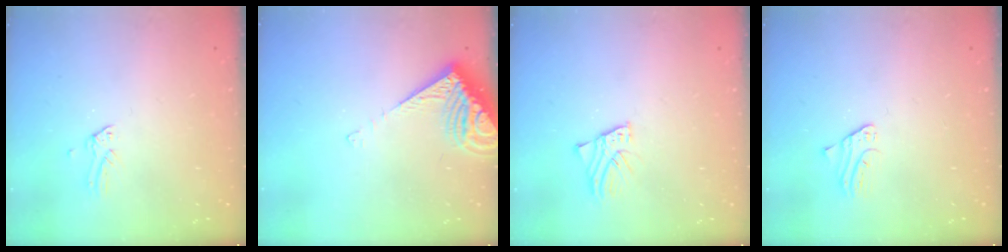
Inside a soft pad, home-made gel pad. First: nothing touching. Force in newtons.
{"total": 7.9, "press": 7.9, "slide": 1.0}
{"total": 2.2, "press": 2.2, "slide": 0.1}
{"total": 1.2, "press": 1.2, "slide": 0.1}